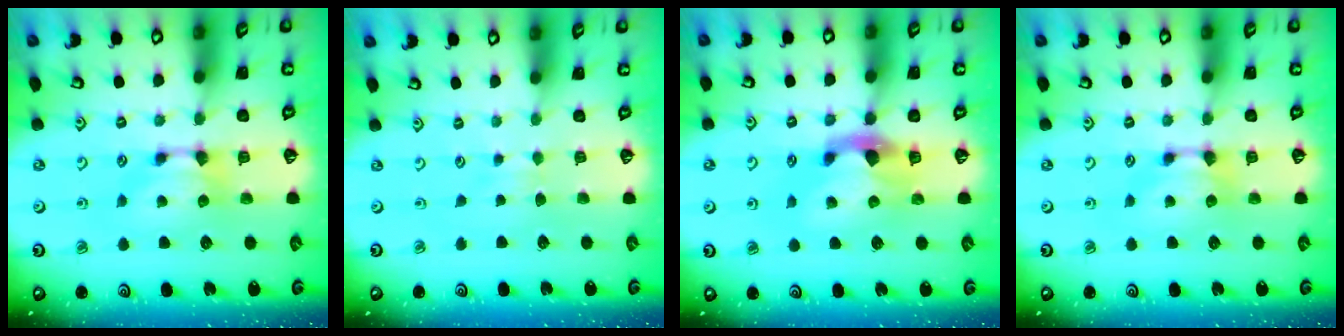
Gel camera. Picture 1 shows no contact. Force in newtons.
{"total": 2.8, "press": 2.7, "slide": 0.4}
{"total": 2.8, "press": 2.5, "slide": 1.3}
{"total": 0.0}